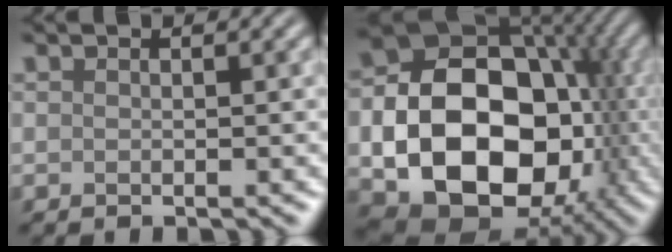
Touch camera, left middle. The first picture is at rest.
{"total": 16.6, "force": [-3.2, 12.1, 10.9], "torque": [-0.163, -0.027, -0.051]}